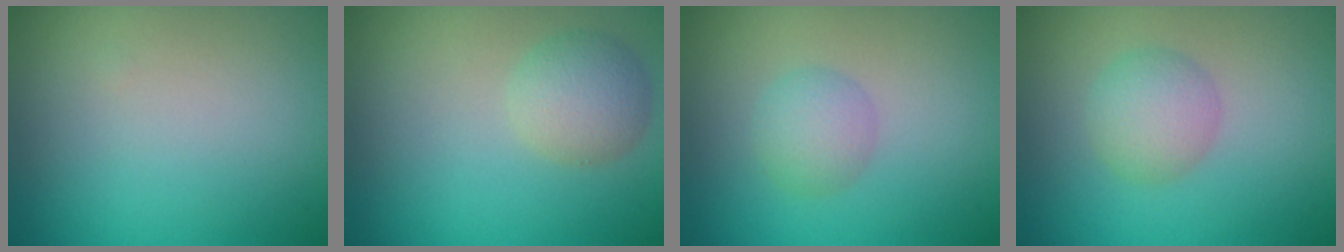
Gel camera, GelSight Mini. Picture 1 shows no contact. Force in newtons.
{"total": 2.9, "press": 2.9, "slide": 0.0}
{"total": 2.3, "press": 2.3, "slide": 0.1}
{"total": 2.9, "press": 2.9, "slide": 0.1}